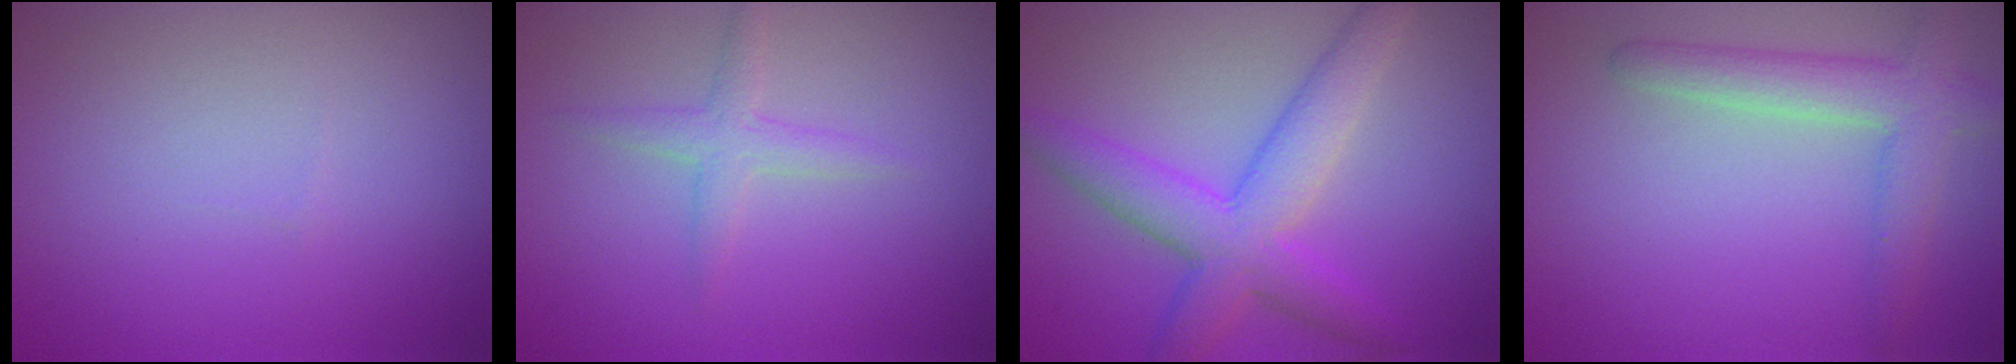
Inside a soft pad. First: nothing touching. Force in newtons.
{"total": 1.8, "press": 1.8, "slide": 0.0}
{"total": 5.8, "press": 5.8, "slide": 0.2}
{"total": 3.8, "press": 3.8, "slide": 0.2}